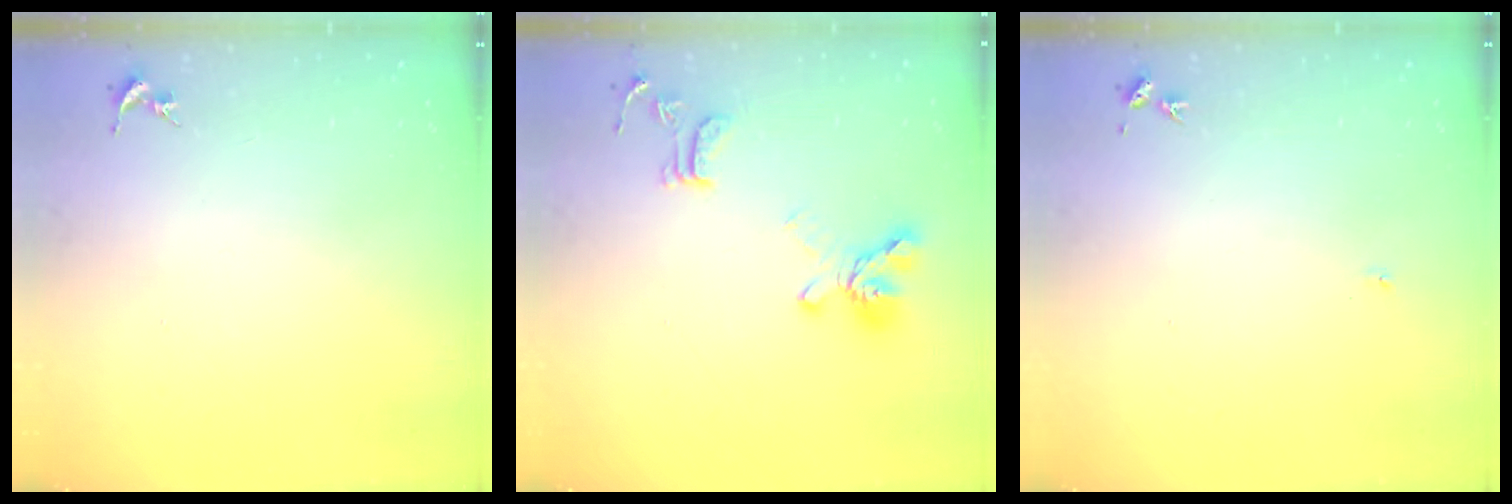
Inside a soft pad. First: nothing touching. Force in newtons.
{"total": 15.4, "press": 15.3, "slide": 1.4}
{"total": 3.3, "press": 3.3, "slide": 0.4}